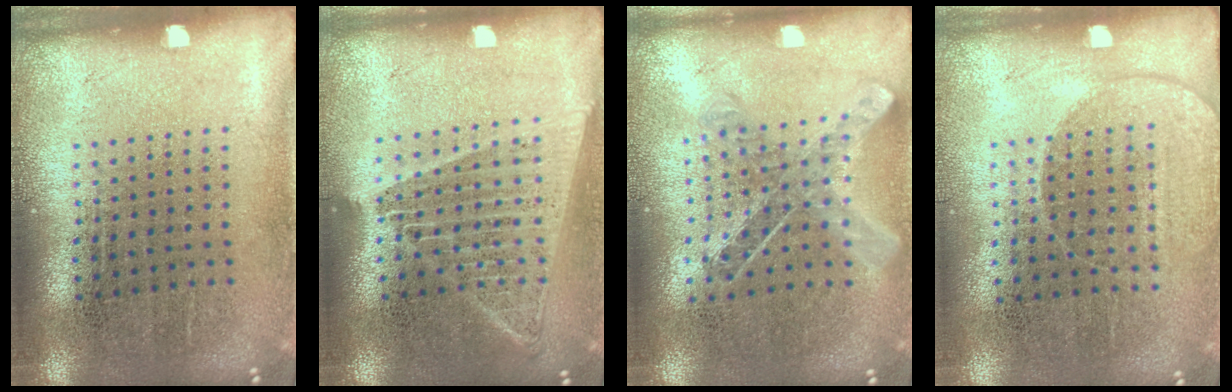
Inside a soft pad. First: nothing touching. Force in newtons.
{"total": 1.5, "press": 1.4, "slide": 0.7}
{"total": 1.0, "press": 1.0, "slide": 0.1}
{"total": 1.4, "press": 1.3, "slide": 0.5}